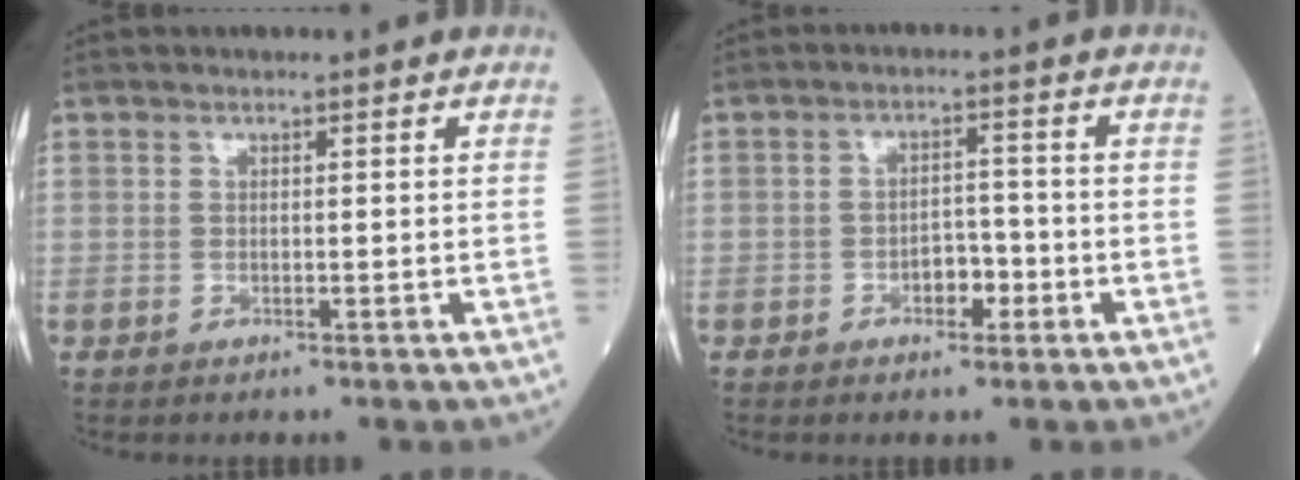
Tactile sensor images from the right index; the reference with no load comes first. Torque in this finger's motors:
{"motor_torque": [0.18, -0.14, 0.17, 0.04]}